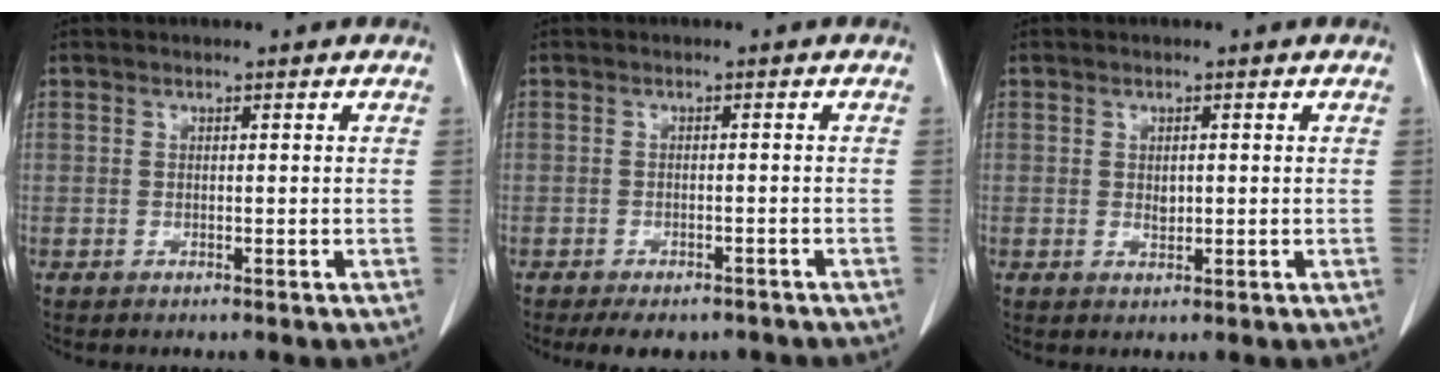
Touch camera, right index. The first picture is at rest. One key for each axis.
{"total": 6.6, "fx": -5.3, "fy": 3.1, "fz": 2.3, "tx": -0.018, "ty": 0.005, "tz": -0.066}
{"total": 1.6, "fx": 0.2, "fy": 0.9, "fz": 1.3, "tx": -0.022, "ty": -0.003, "tz": 0.005}